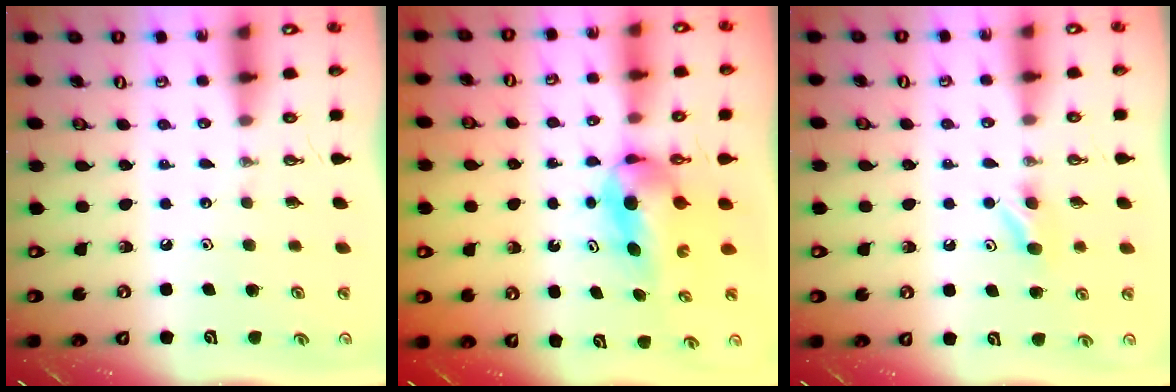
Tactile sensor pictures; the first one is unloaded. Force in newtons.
{"total": 5.9, "press": 5.5, "slide": 2.1}
{"total": 4.0, "press": 3.9, "slide": 0.6}